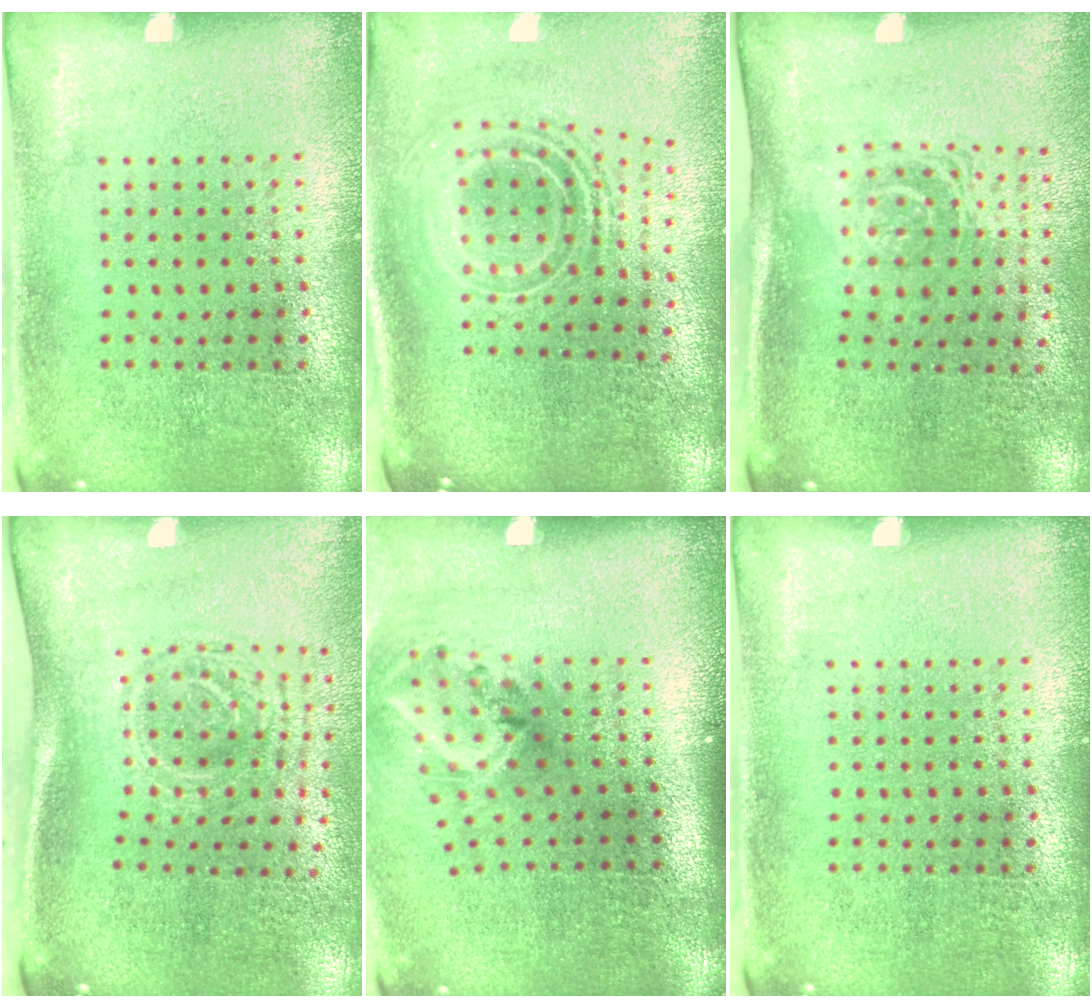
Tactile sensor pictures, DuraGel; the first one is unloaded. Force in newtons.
{"total": 2.3, "press": 1.7, "slide": 1.6}
{"total": 1.6, "press": 1.2, "slide": 1.1}
{"total": 1.8, "press": 1.3, "slide": 1.3}
{"total": 2.1, "press": 1.4, "slide": 1.5}
{"total": 0.0}